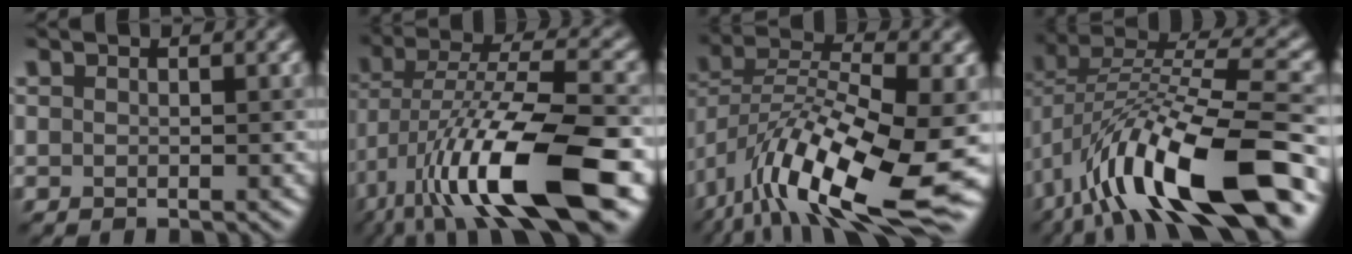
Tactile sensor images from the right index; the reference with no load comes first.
{"total": 13.9, "force": [-5.9, 4.2, 11.9], "torque": [-0.212, -0.001, -0.100]}
{"total": 14.5, "force": [-6.4, 5.2, 12.0], "torque": [-0.215, -0.013, -0.116]}
{"total": 14.4, "force": [-6.2, 4.2, 12.3], "torque": [-0.217, 0.019, -0.104]}